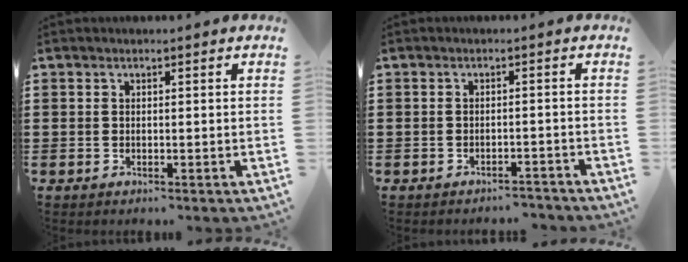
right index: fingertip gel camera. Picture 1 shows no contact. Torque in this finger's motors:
{"motor_torque": [0.33, -0.30, -0.15, -0.07]}